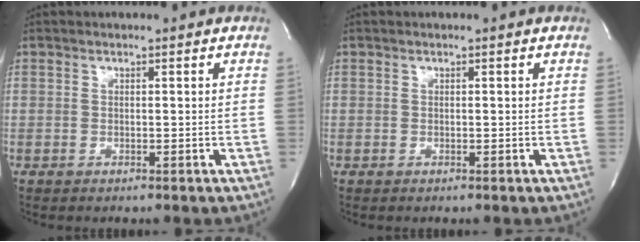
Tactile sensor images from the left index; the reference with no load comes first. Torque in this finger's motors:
{"motor_torque": [-0.09, 0.09, -0.02, 0.00]}